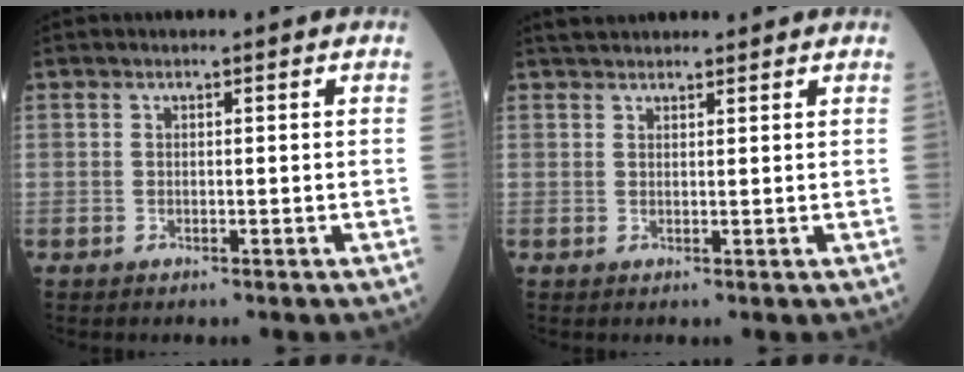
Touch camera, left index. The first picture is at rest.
{"total": 6.3, "force": [5.7, 1.7, 2.1], "torque": [-0.029, 0.035, 0.090]}